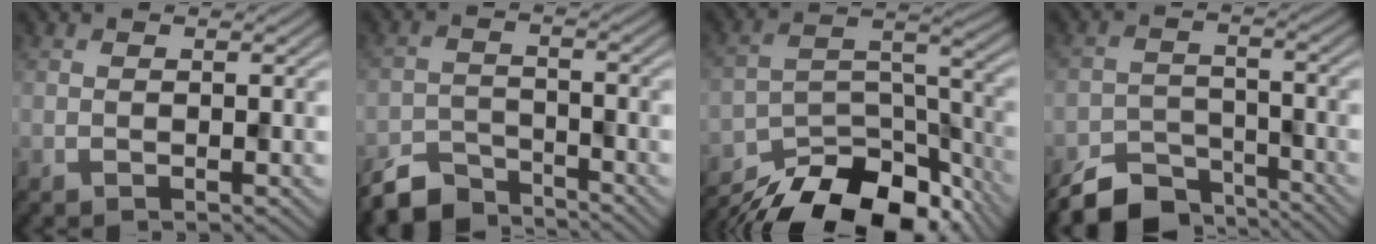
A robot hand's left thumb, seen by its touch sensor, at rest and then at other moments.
{"total": 5.5, "force": [-5.0, 1.8, 1.4], "torque": [-0.026, -0.006, -0.099]}
{"total": 16.6, "force": [-13.7, 5.5, 7.5], "torque": [-0.147, -0.015, -0.206]}
{"total": 7.0, "force": [-5.8, 3.0, 2.5], "torque": [-0.045, -0.007, -0.105]}